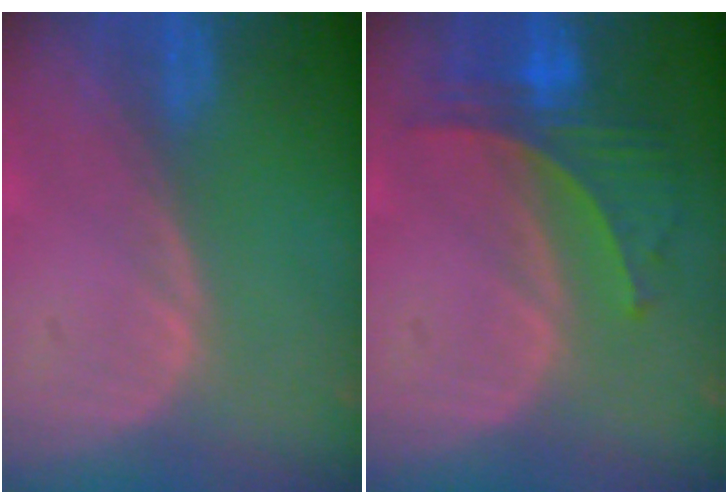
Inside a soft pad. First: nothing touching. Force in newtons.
{"total": 6.2, "press": 6.0, "slide": 1.4}